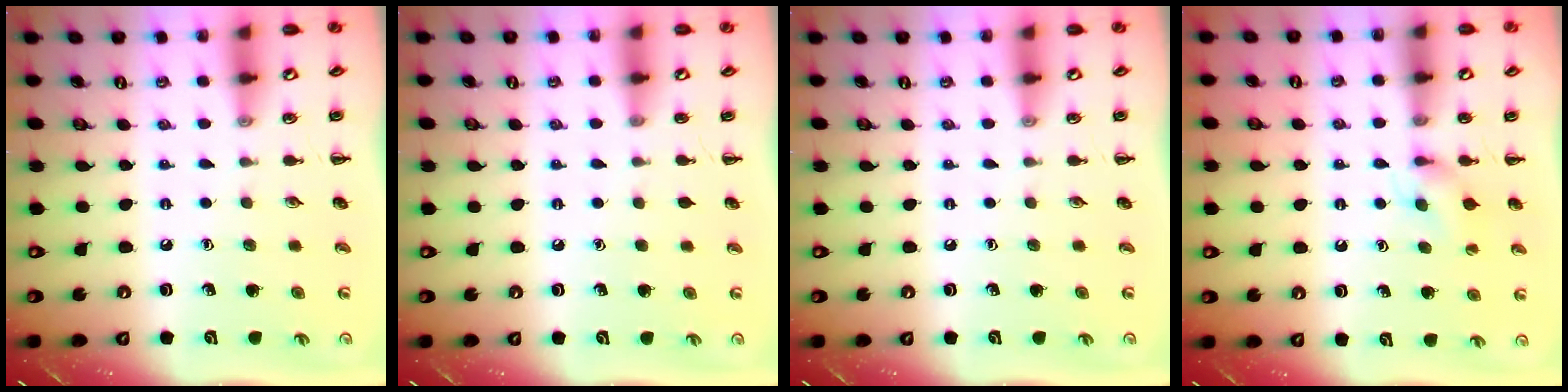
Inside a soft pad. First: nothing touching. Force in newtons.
{"total": 0.0}
{"total": 0.0}
{"total": 5.6, "press": 5.4, "slide": 1.4}